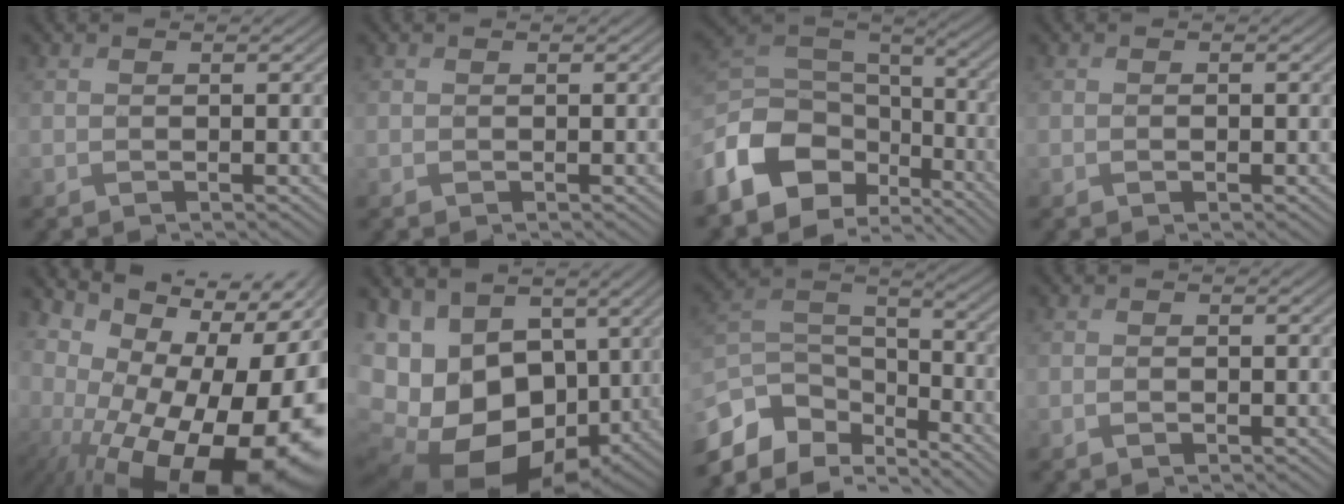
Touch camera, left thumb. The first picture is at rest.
{"total": 0.0}
{"total": 13.8, "force": [-6.8, 9.1, 7.8], "torque": [-0.200, -0.024, -0.131]}
{"total": 0.0}
{"total": 20.7, "force": [-3.7, 12.5, 16.1], "torque": [-0.218, -0.002, -0.017]}
{"total": 18.0, "force": [-1.8, 12.2, 13.2], "torque": [-0.293, -0.057, 0.001]}
{"total": 11.3, "force": [-8.5, 5.4, 5.2], "torque": [-0.151, -0.003, -0.165]}
{"total": 0.6, "force": [-0.3, 0.4, 0.4], "torque": [-0.009, -0.001, -0.005]}